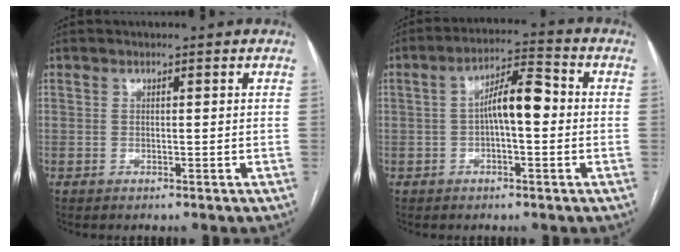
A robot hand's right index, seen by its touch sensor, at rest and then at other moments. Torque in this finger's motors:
{"motor_torque": [1.42, -0.07, 0.64, 0.14]}